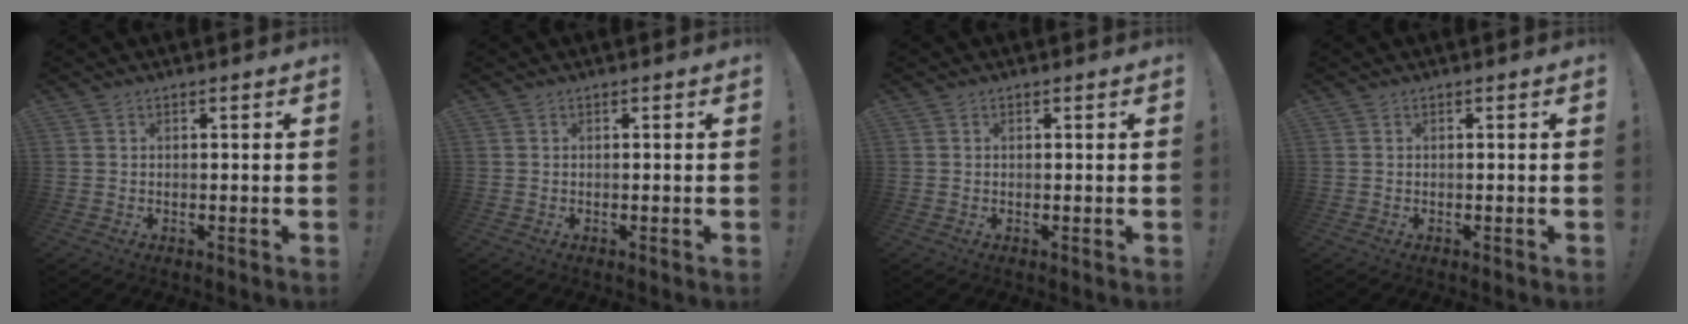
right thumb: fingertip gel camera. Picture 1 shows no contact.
{"total": 0.0}
{"total": 0.0}
{"total": 0.0}